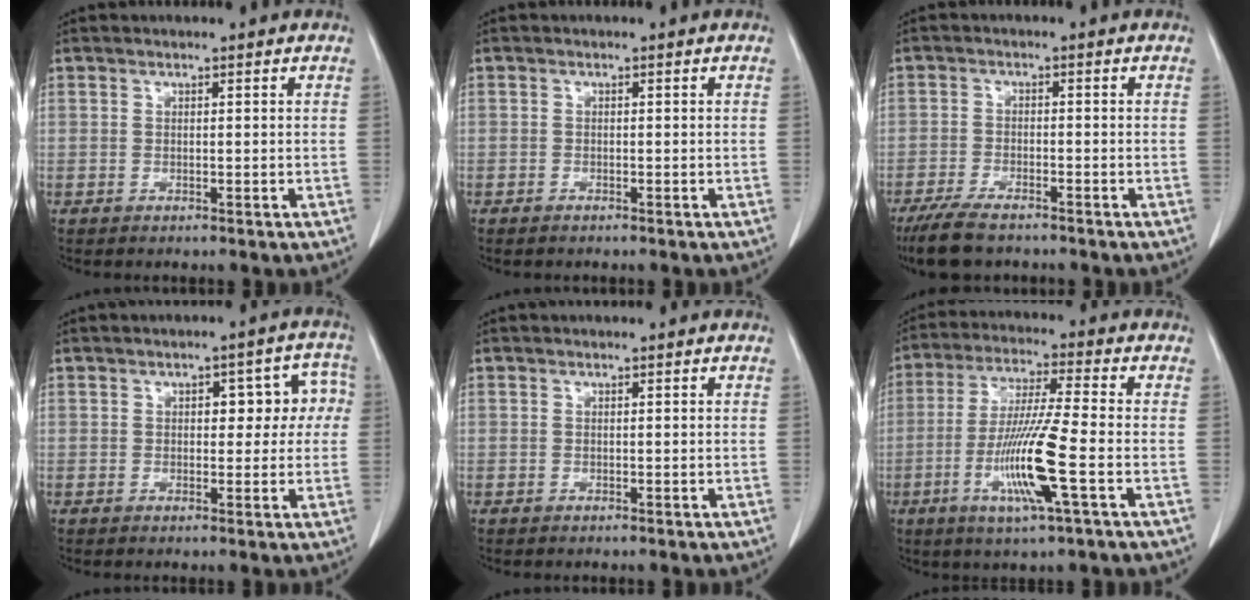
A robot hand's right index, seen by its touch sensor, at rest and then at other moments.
{"total": 0.7, "force": [-0.6, 0.3, 0.2], "torque": [-0.010, -0.001, -0.010]}
{"total": 7.2, "force": [-5.8, 1.9, 3.8], "torque": [-0.071, -0.016, -0.101]}
{"total": 6.6, "force": [0.9, 3.5, 5.5], "torque": [-0.051, 0.038, 0.010]}
{"total": 0.0}
{"total": 12.3, "force": [-3.7, -0.3, 11.7], "torque": [-0.234, -0.016, -0.075]}